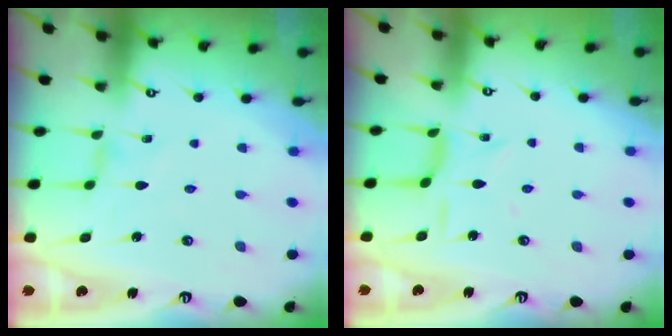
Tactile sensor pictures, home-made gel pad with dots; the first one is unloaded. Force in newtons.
{"total": 6.1, "press": 6.1, "slide": 0.4}